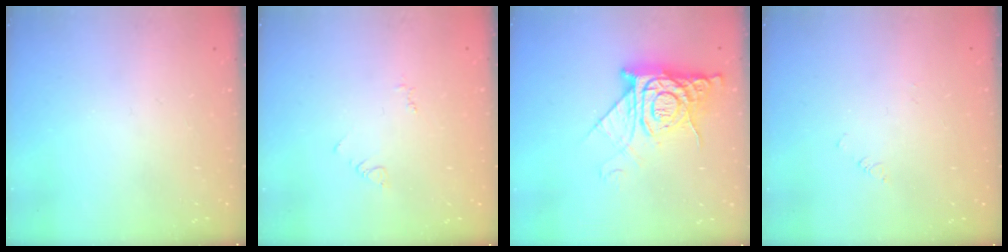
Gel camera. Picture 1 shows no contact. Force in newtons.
{"total": 2.9, "press": 2.9, "slide": 0.4}
{"total": 13.7, "press": 13.6, "slide": 1.5}
{"total": 1.4, "press": 1.3, "slide": 0.3}